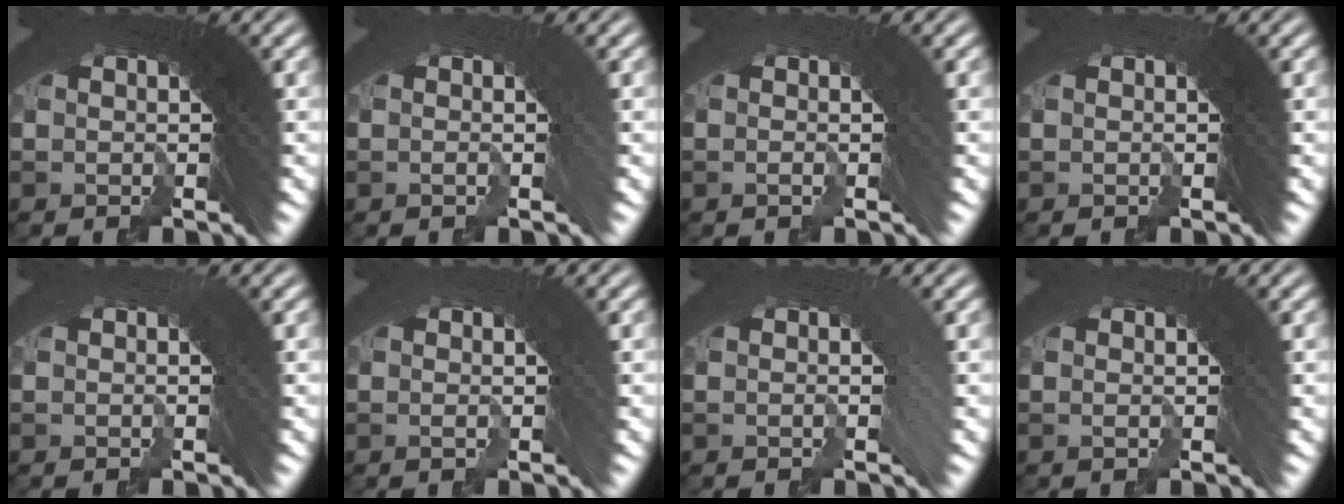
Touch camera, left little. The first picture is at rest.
{"total": 1.4, "force": [-1.1, 0.4, 0.8], "torque": [-0.008, 0.012, -0.023]}
{"total": 1.3, "force": [-1.2, 0.2, 0.5], "torque": [-0.003, 0.010, -0.025]}
{"total": 0.7, "force": [-0.4, 0.4, 0.4], "torque": [-0.007, 0.009, -0.014]}
{"total": 0.7, "force": [-0.6, 0.3, 0.2], "torque": [0.000, 0.012, -0.018]}
{"total": 1.1, "force": [-0.8, 0.2, 0.8], "torque": [-0.013, 0.009, -0.016]}
{"total": 1.4, "force": [-0.7, 0.3, 1.1], "torque": [-0.008, 0.016, -0.017]}
{"total": 0.8, "force": [-0.5, 0.4, 0.6], "torque": [-0.011, 0.009, -0.012]}